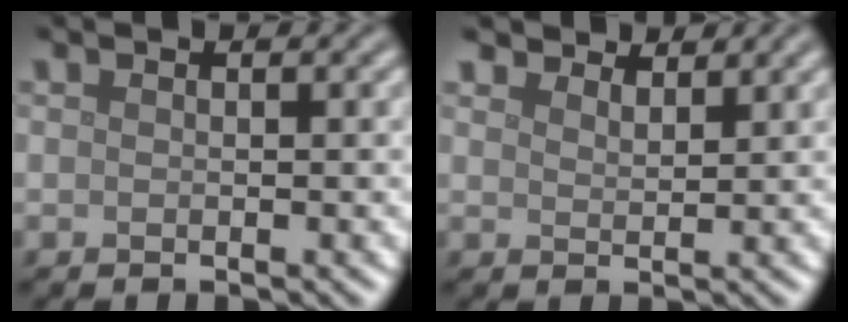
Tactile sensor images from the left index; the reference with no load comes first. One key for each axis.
{"total": 3.3, "fx": 3.1, "fy": 0.7, "fz": 0.5, "tx": -0.013, "ty": -0.003, "tz": 0.052}